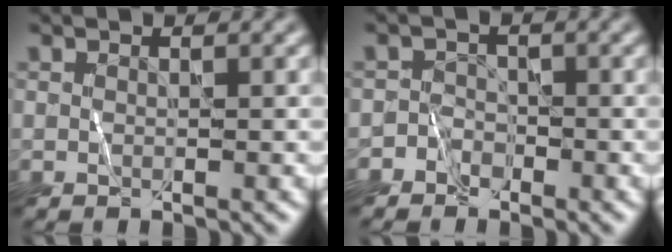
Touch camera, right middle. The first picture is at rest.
{"total": 1.7, "force": [-1.2, 1.2, -0.1], "torque": [0.010, 0.010, -0.026]}